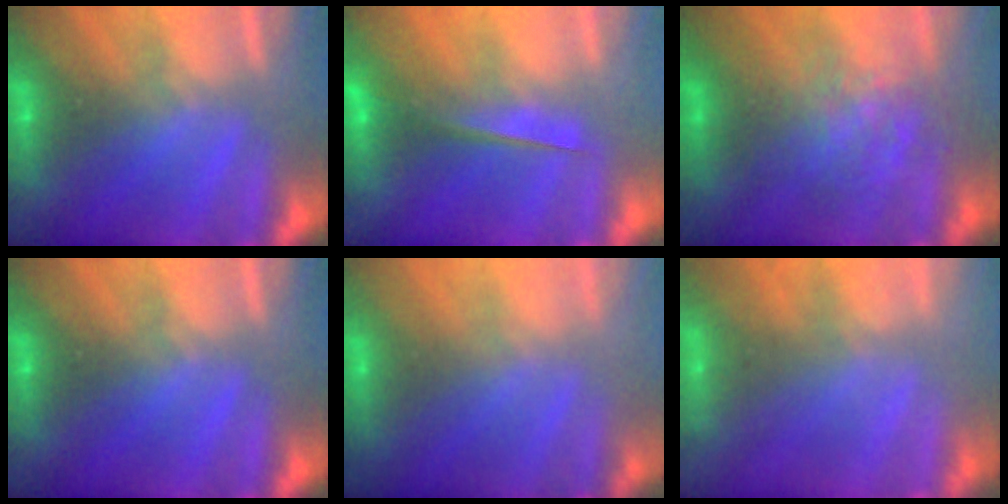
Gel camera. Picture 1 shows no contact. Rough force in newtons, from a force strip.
{"total": 4.7}
{"total": 2.1}
{"total": 0.0}
{"total": 2.6}
{"total": 2.1}